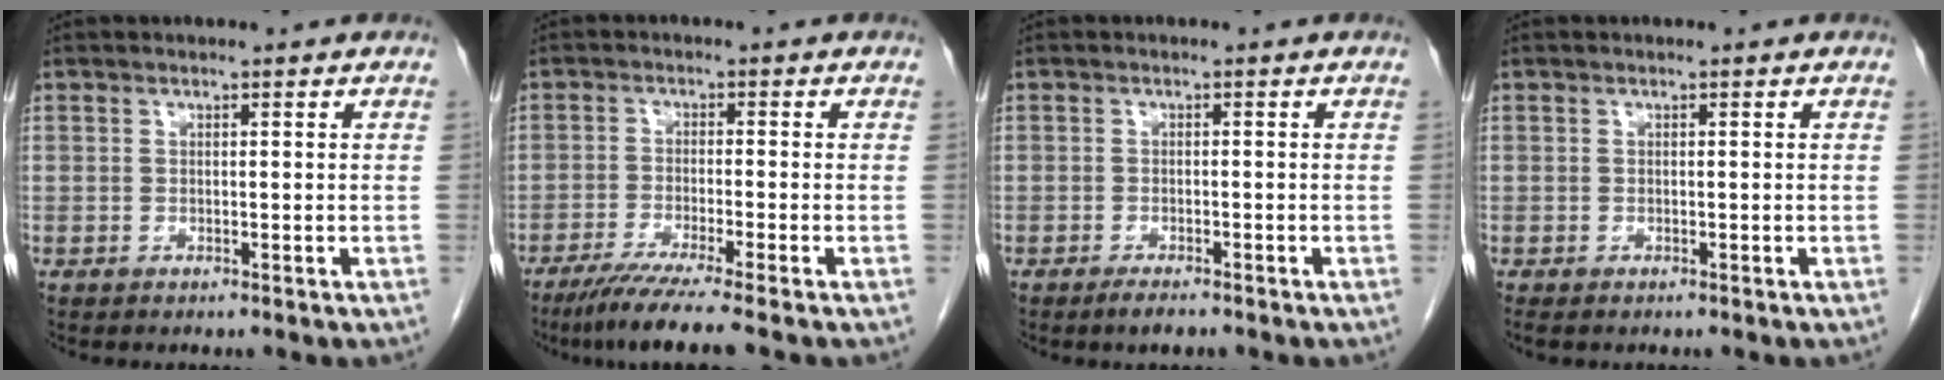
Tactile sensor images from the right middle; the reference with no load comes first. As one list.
[{"total": 7.0, "force": [-5.4, -1.2, 4.3], "torque": [-0.067, -0.023, -0.095]}, {"total": 2.0, "force": [-1.5, 0.4, 1.2], "torque": [-0.026, -0.004, -0.024]}, {"total": 0.8, "force": [-0.6, 0.3, 0.3], "torque": [-0.005, -0.001, -0.008]}]